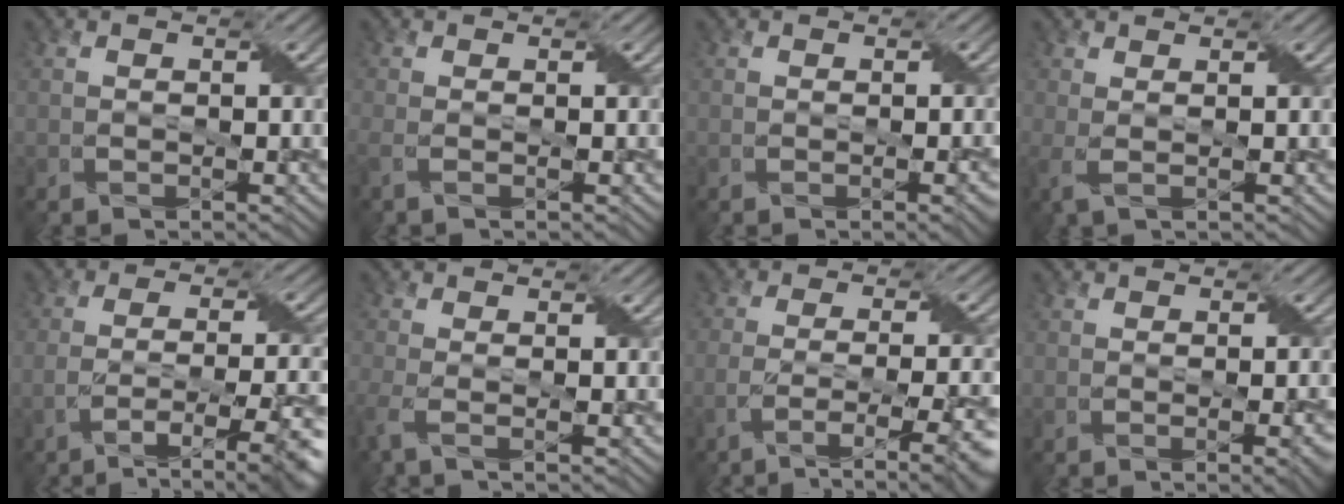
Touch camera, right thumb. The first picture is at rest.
{"total": 1.1, "force": [-0.2, 0.3, 1.0], "torque": [-0.022, -0.002, -0.010]}
{"total": 2.3, "force": [-0.4, 0.7, 2.2], "torque": [-0.025, 0.002, -0.006]}
{"total": 1.9, "force": [0.4, 0.6, 1.8], "torque": [-0.035, 0.002, 0.003]}
{"total": 10.2, "force": [-4.1, 2.8, 8.9], "torque": [-0.147, -0.004, -0.059]}
{"total": 2.7, "force": [-0.9, 0.7, 2.4], "torque": [-0.055, -0.007, -0.027]}
{"total": 9.5, "force": [-4.1, 2.7, 8.1], "torque": [-0.135, -0.006, -0.060]}
{"total": 3.6, "force": [-0.7, 1.1, 3.3], "torque": [-0.038, -0.003, -0.006]}